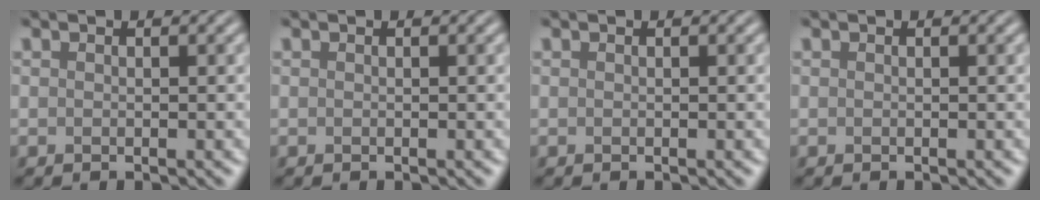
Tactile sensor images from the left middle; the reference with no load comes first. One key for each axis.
{"total": 0.0}
{"total": 0.0}
{"total": 0.0}